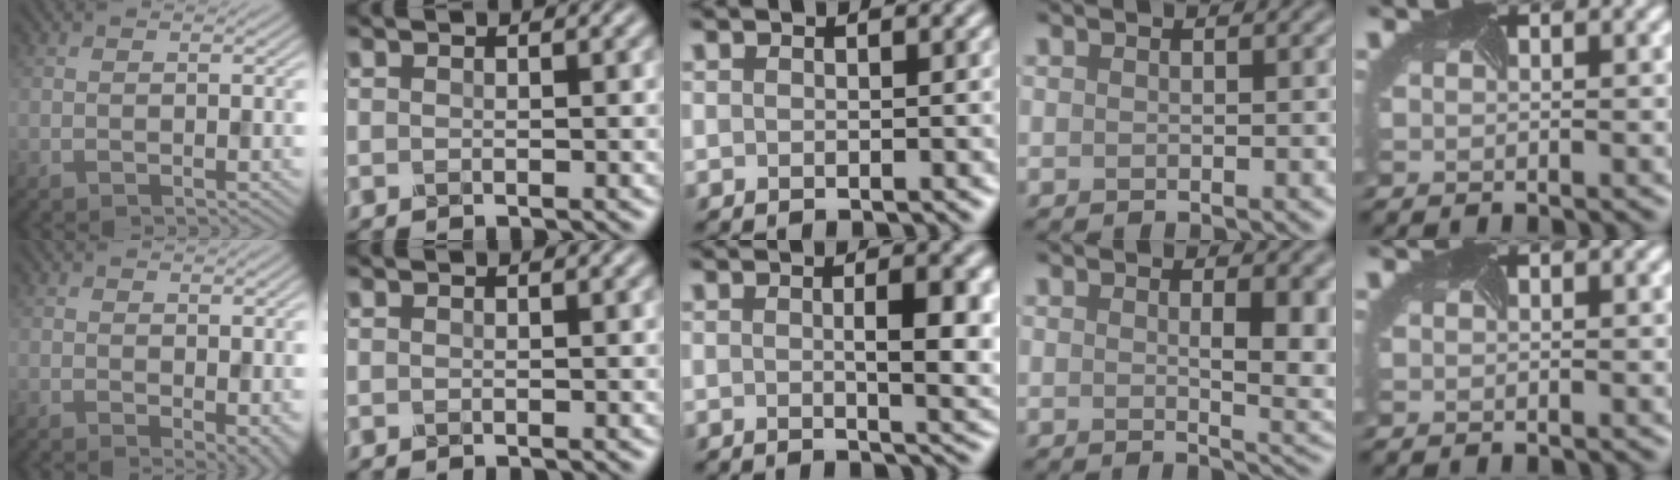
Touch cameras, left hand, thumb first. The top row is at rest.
{"thumb": {"total": 3.9, "force": [-0.4, 2.1, 3.2], "torque": [-0.040, -0.010, -0.001]}, "middle": {"total": 5.1, "force": [0.4, 1.4, 4.9], "torque": [-0.064, 0.000, 0.008]}, "ring": {"total": 5.2, "force": [1.1, 1.8, 4.8], "torque": [-0.054, -0.010, 0.023]}}